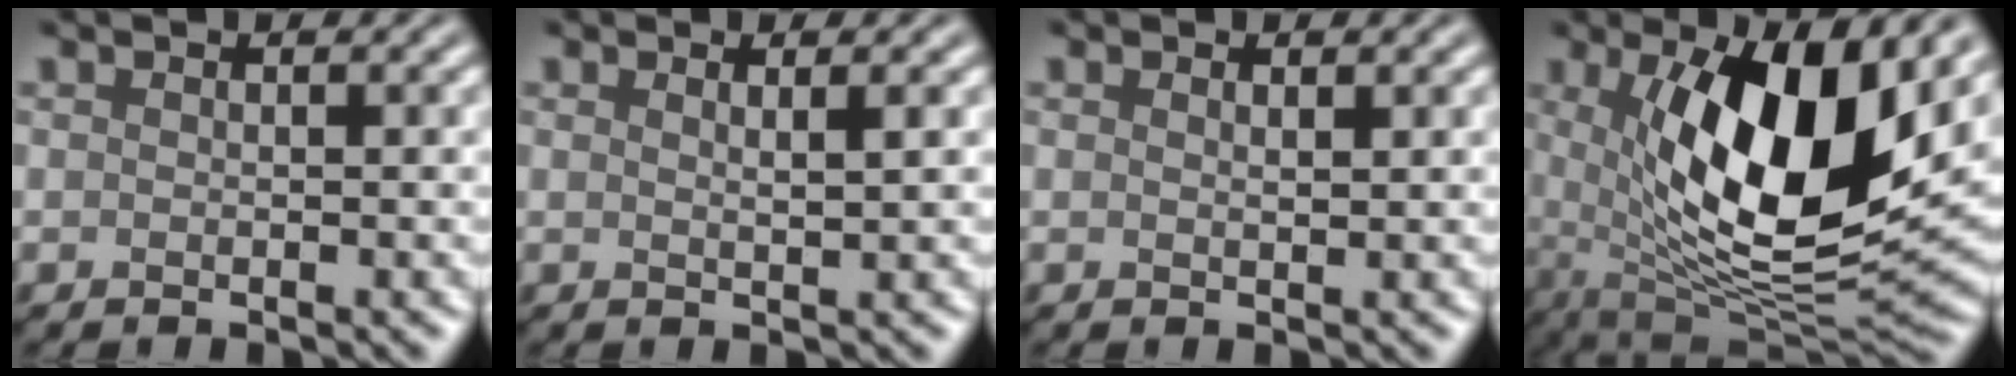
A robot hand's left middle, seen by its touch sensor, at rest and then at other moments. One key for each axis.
{"total": 1.1, "fx": 0.6, "fy": 0.3, "fz": 0.9, "tx": -0.007, "ty": 0.001, "tz": 0.007}
{"total": 0.6, "fx": 0.4, "fy": 0.1, "fz": 0.3, "tx": -0.005, "ty": -0.002, "tz": 0.008}
{"total": 12.9, "fx": 2.7, "fy": 5.1, "fz": 11.6, "tx": -0.186, "ty": -0.018, "tz": 0.046}